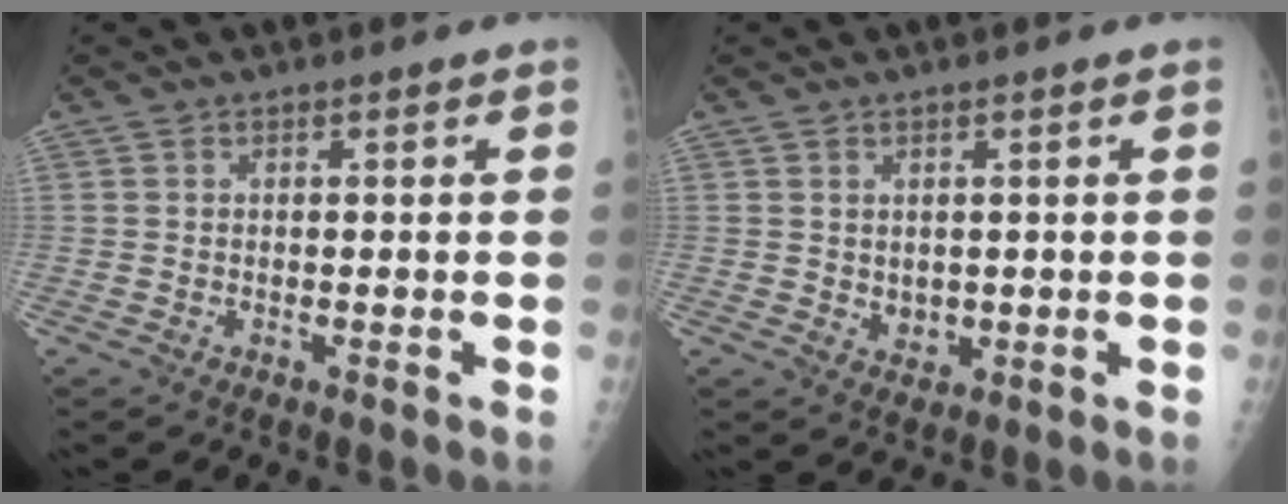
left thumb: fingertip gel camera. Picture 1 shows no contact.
{"total": 2.4, "force": [0.3, 1.8, 1.5], "torque": [-0.014, -0.007, 0.013]}